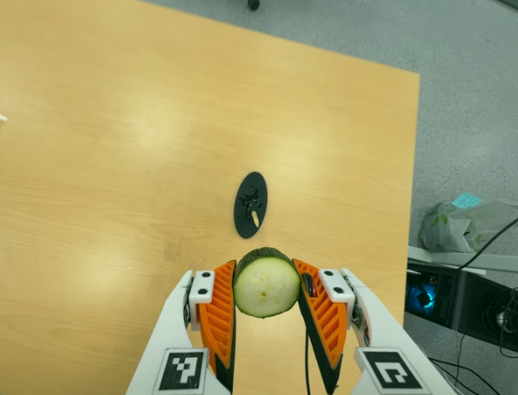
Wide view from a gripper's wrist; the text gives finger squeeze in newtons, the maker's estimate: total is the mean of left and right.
{"total": 9.2, "left": 8.8, "right": 9.7}